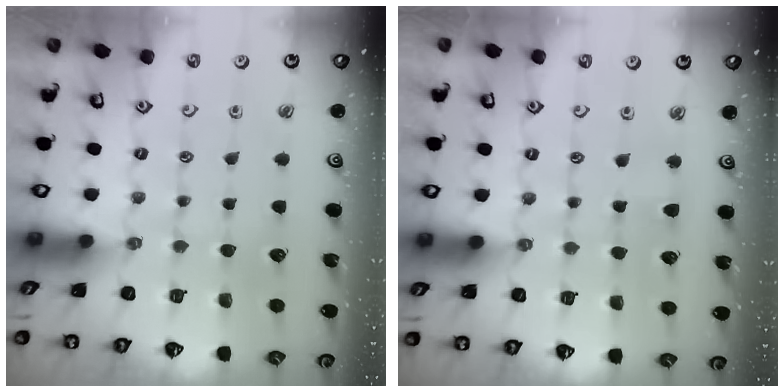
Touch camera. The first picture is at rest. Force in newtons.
{"total": 1.9, "press": 1.9, "slide": 0.5}